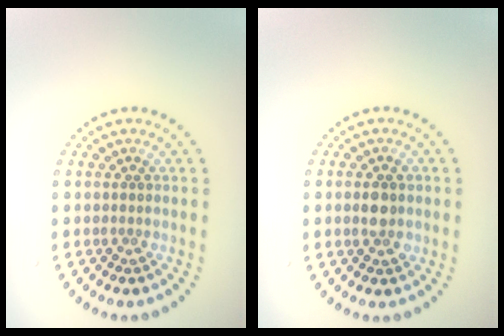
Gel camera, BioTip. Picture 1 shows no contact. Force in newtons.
{"total": 2.6, "press": 2.6, "slide": 0.3}